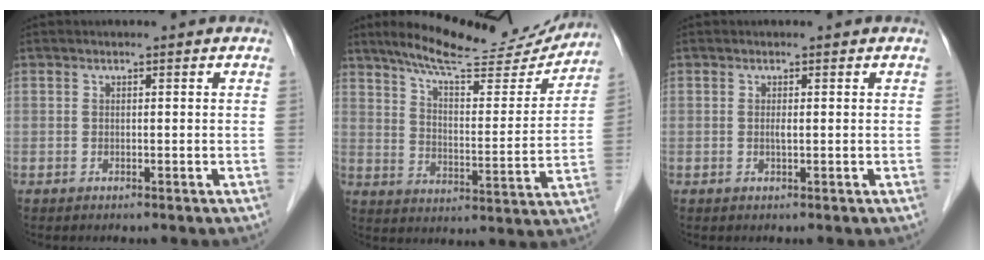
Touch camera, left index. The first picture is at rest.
{"total": 19.0, "force": [17.2, 2.9, 7.6], "torque": [-0.117, -0.013, 0.242]}
{"total": 0.6, "force": [0.1, 0.0, 0.6], "torque": [-0.016, -0.002, 0.001]}